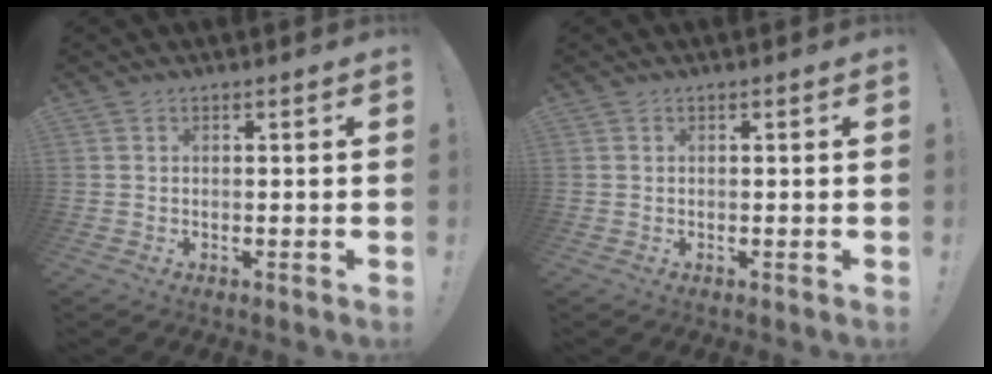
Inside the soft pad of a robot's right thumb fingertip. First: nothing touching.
{"total": 0.0}